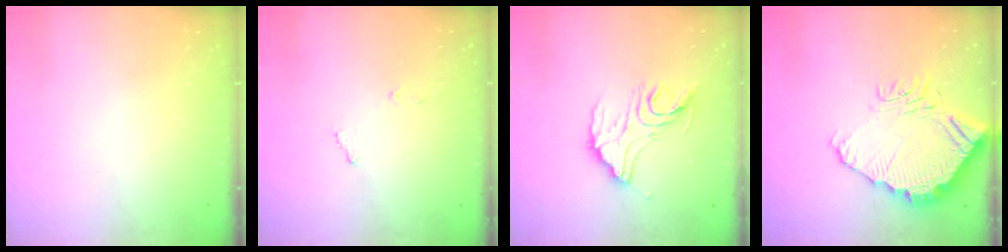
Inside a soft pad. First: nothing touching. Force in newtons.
{"total": 7.1, "press": 7.1, "slide": 0.4}
{"total": 14.7, "press": 14.6, "slide": 1.4}
{"total": 14.0, "press": 13.9, "slide": 1.3}